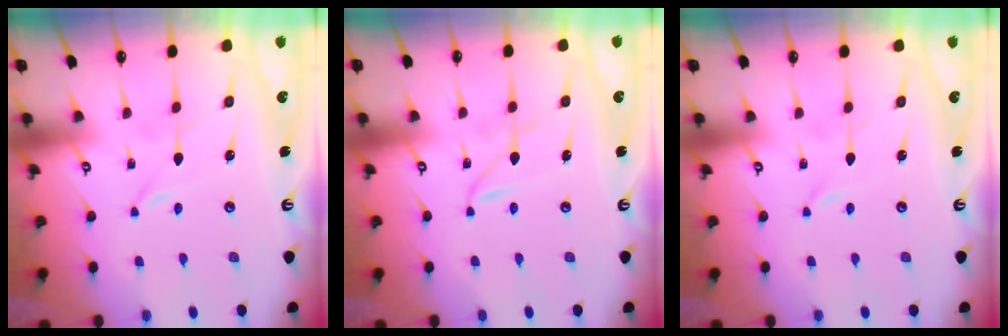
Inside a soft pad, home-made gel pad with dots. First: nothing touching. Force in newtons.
{"total": 1.5, "press": 1.5, "slide": 0.2}
{"total": 0.0}